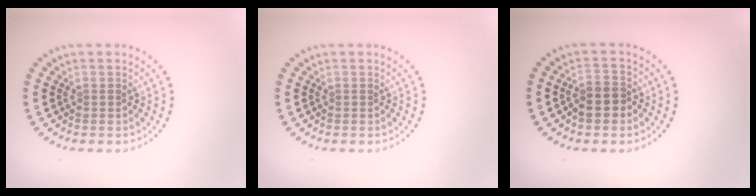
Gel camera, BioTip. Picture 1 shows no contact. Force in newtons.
{"total": 0.0}
{"total": 2.6, "press": 2.3, "slide": 1.0}